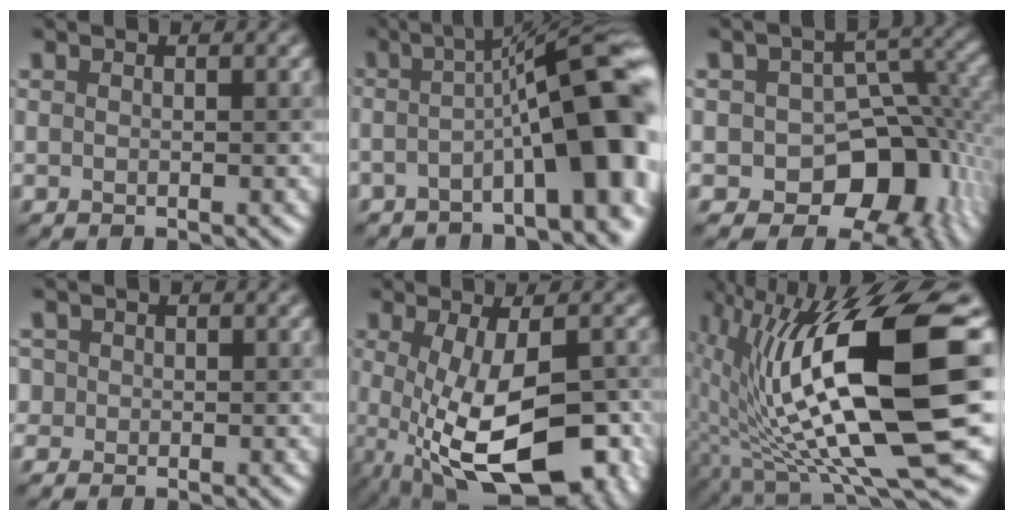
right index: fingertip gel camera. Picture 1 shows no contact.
{"total": 14.1, "force": [-3.0, 3.6, 13.3], "torque": [-0.158, 0.027, -0.048]}
{"total": 10.1, "force": [-3.7, 6.9, 6.4], "torque": [-0.075, -0.007, -0.062]}
{"total": 2.2, "force": [0.6, 2.0, 0.7], "torque": [-0.008, 0.011, 0.007]}
{"total": 11.8, "force": [-2.7, 5.2, 10.3], "torque": [-0.182, -0.031, -0.026]}
{"total": 16.1, "force": [1.9, 4.6, 15.3], "torque": [-0.261, -0.003, 0.041]}